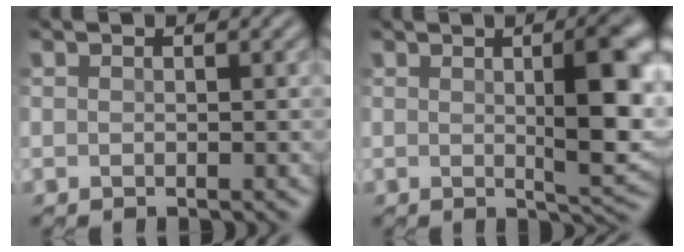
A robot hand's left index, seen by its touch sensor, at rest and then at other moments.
{"total": 6.8, "force": [0.8, 1.9, 6.5], "torque": [-0.096, 0.002, 0.016]}